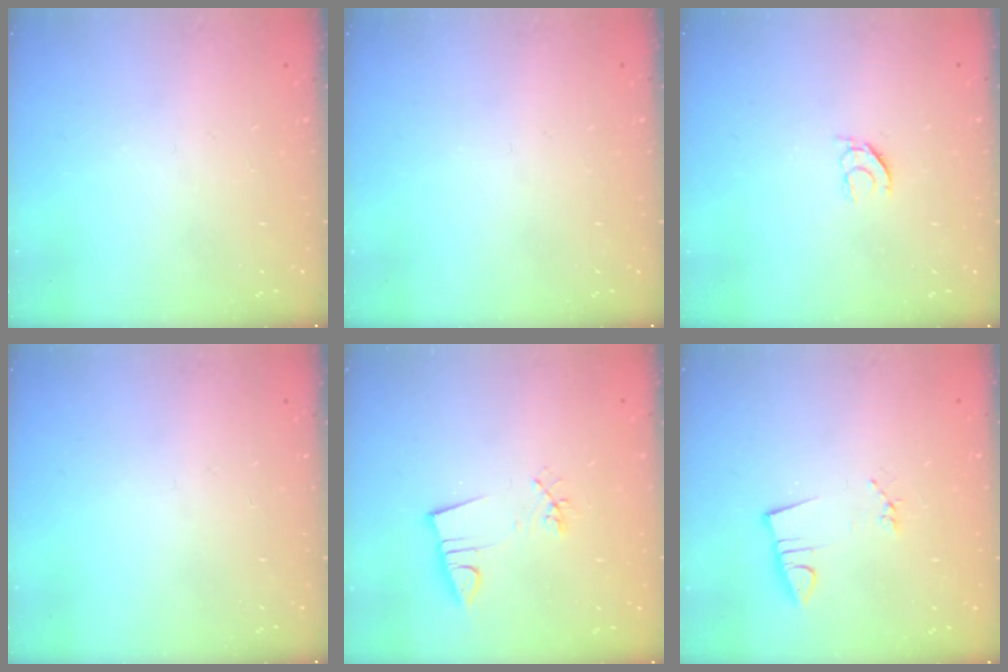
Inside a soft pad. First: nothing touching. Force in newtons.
{"total": 0.0}
{"total": 5.5, "press": 5.5, "slide": 0.3}
{"total": 0.0}
{"total": 3.6, "press": 2.2, "slide": 2.8}
{"total": 2.9, "press": 1.4, "slide": 2.5}